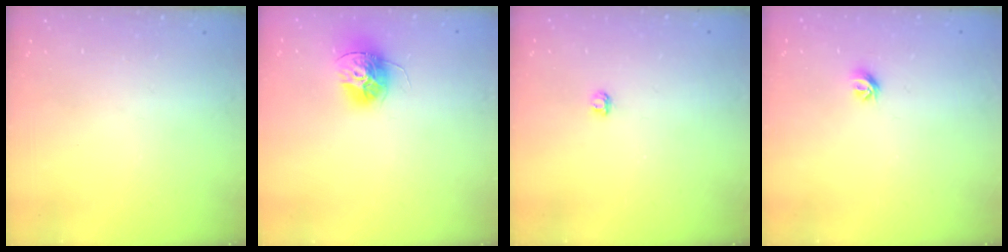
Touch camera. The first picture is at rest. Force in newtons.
{"total": 12.2, "press": 12.2, "slide": 0.4}
{"total": 2.9, "press": 2.9, "slide": 0.3}
{"total": 5.4, "press": 5.3, "slide": 0.9}